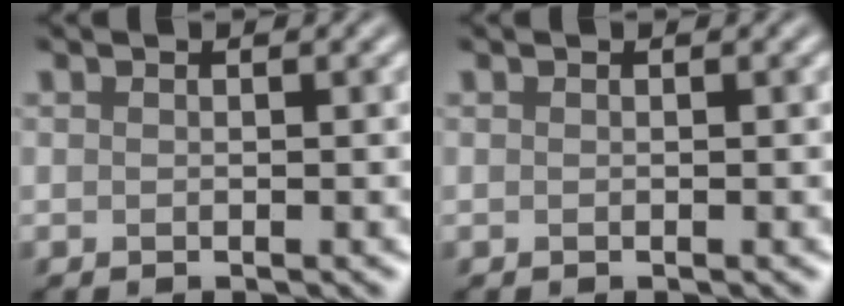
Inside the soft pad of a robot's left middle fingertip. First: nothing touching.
{"total": 0.0}